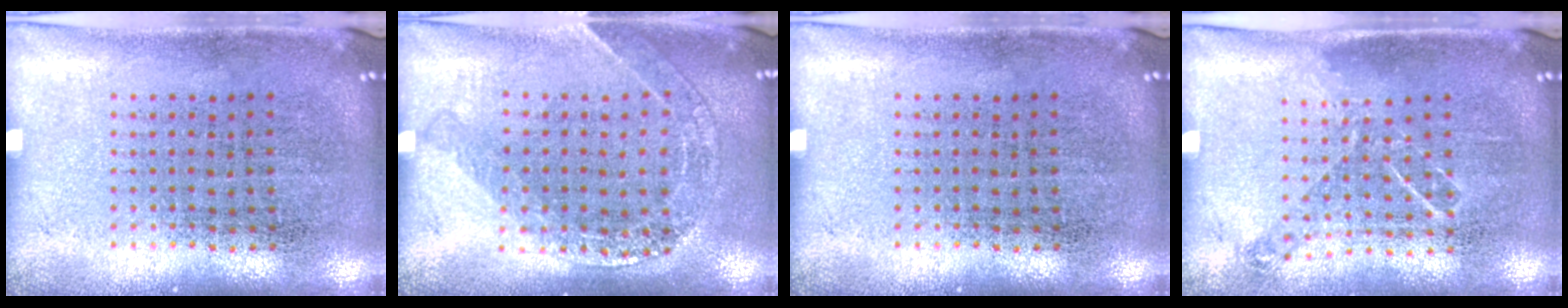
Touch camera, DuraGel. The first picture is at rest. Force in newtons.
{"total": 1.4, "press": 1.3, "slide": 0.3}
{"total": 0.0}
{"total": 0.8, "press": 0.8, "slide": 0.2}